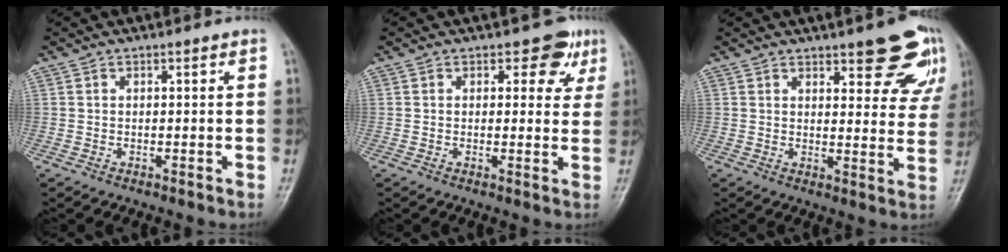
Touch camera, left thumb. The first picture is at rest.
{"total": 5.1, "force": [2.5, 3.4, 2.8], "torque": [0.004, -0.006, 0.023]}
{"total": 12.4, "force": [7.3, 4.4, 9.1], "torque": [-0.067, -0.037, 0.090]}